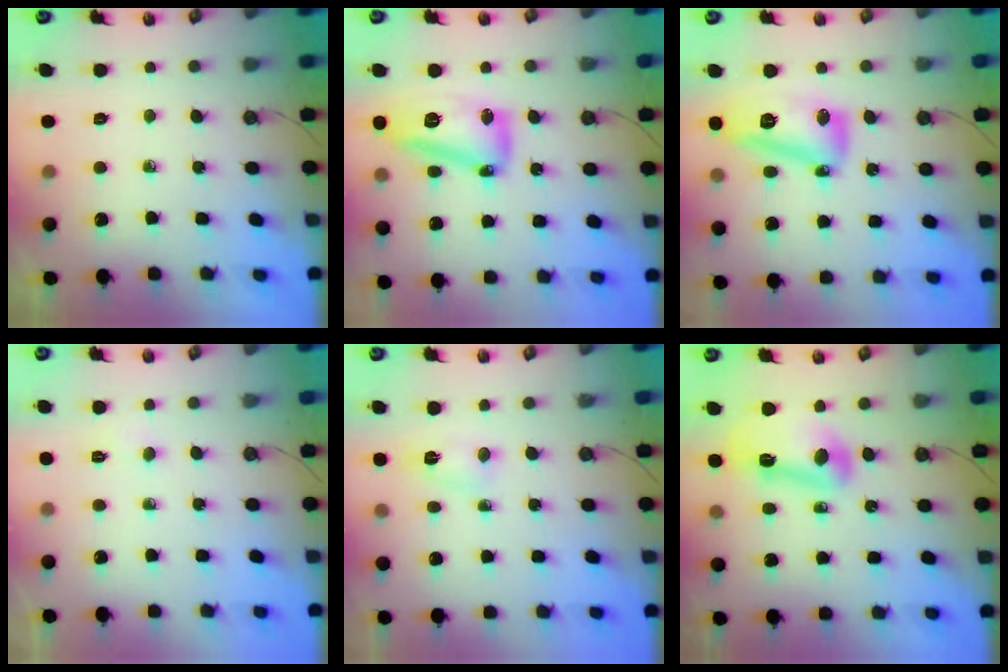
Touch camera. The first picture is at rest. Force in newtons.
{"total": 13.9, "press": 13.8, "slide": 1.2}
{"total": 13.7, "press": 13.7, "slide": 1.4}
{"total": 2.8, "press": 2.8, "slide": 0.4}
{"total": 3.3, "press": 3.3, "slide": 0.4}
{"total": 13.2, "press": 13.2, "slide": 1.1}